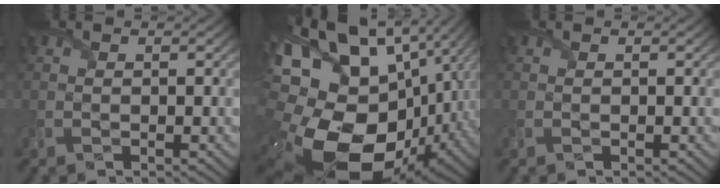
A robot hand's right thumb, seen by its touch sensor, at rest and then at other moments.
{"total": 23.3, "force": [-0.7, 16.6, 16.3], "torque": [-0.352, -0.056, -0.001]}
{"total": 0.0}